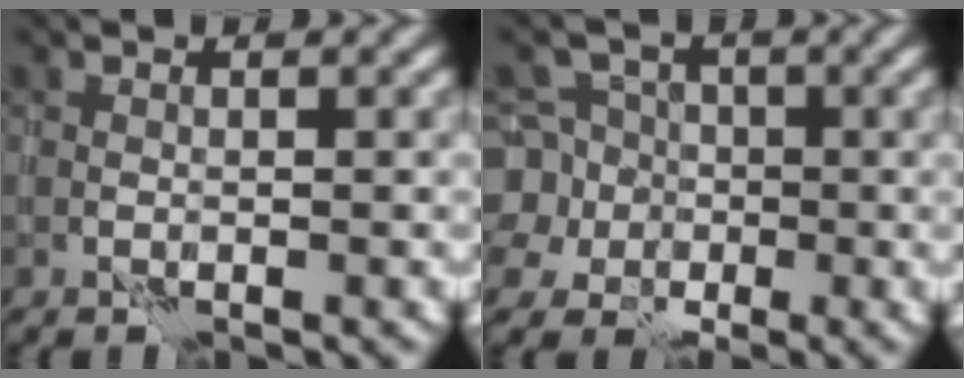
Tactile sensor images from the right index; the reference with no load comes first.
{"total": 6.8, "force": [-0.4, 6.5, 2.0], "torque": [-0.044, 0.020, -0.046]}